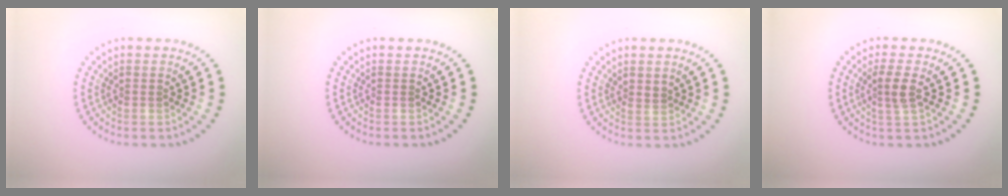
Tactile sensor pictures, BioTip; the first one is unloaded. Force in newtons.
{"total": 0.0}
{"total": 0.8, "press": 0.4, "slide": 0.6}
{"total": 2.2, "press": 1.9, "slide": 1.0}